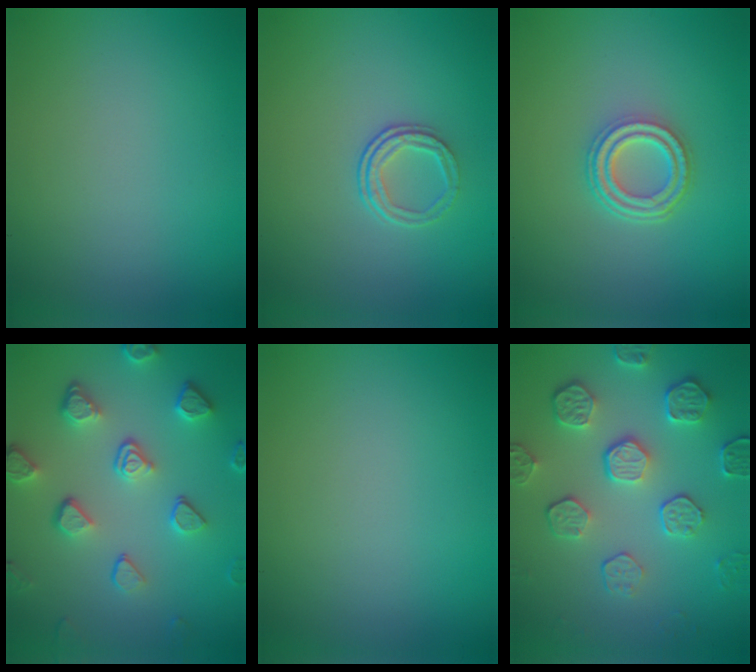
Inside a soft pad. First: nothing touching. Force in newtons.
{"total": 2.1, "press": 1.4, "slide": 1.5}
{"total": 3.8, "press": 2.9, "slide": 2.6}
{"total": 5.0, "press": 3.8, "slide": 3.2}
{"total": 0.0}
{"total": 5.3, "press": 4.2, "slide": 3.2}